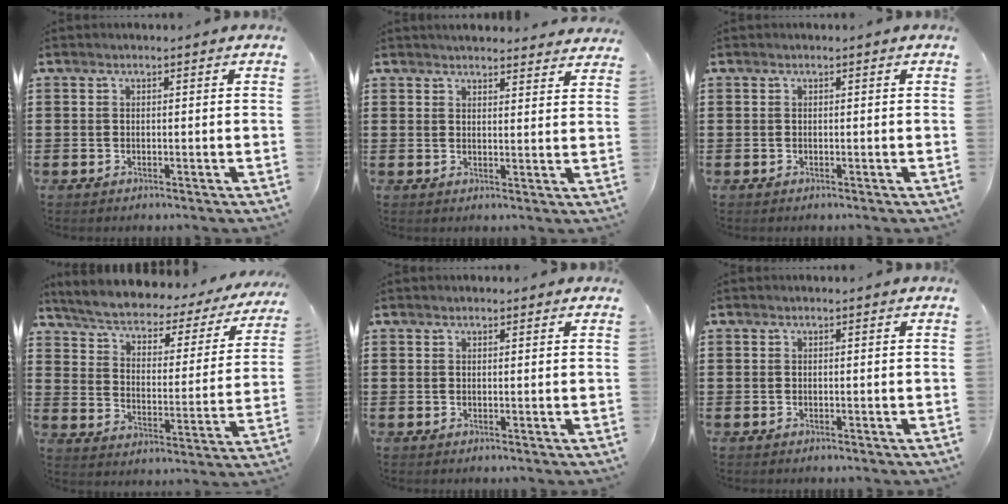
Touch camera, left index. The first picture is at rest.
{"total": 3.1, "force": [3.1, 0.2, 0.2], "torque": [-0.005, -0.013, 0.055]}
{"total": 0.0}
{"total": 3.8, "force": [3.2, 1.1, 1.8], "torque": [-0.052, -0.030, 0.046]}
{"total": 0.7, "force": [0.5, 0.4, 0.1], "torque": [-0.004, 0.004, 0.011]}
{"total": 0.0}